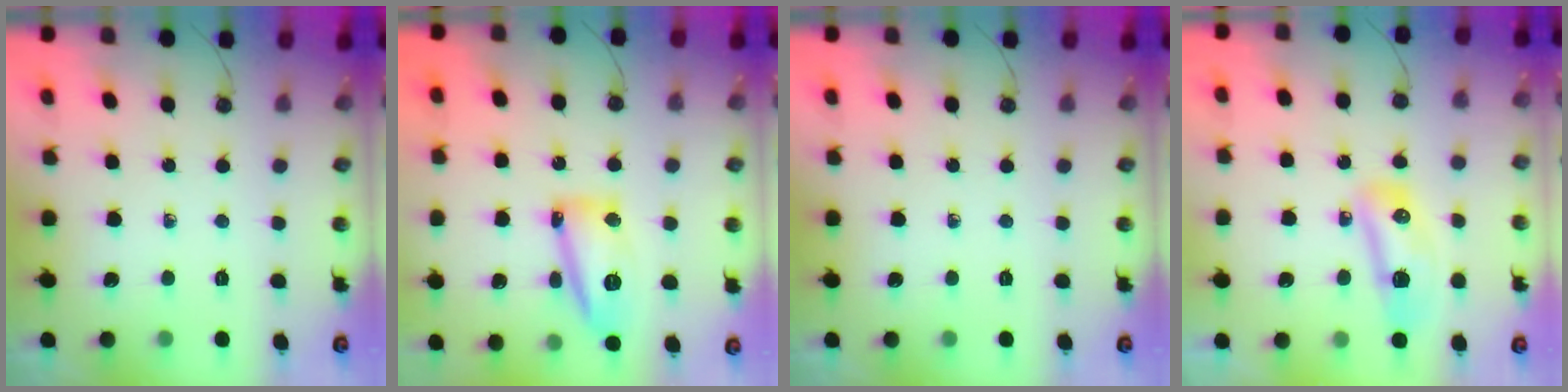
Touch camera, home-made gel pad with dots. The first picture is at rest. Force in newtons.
{"total": 14.3, "press": 14.2, "slide": 1.3}
{"total": 0.0}
{"total": 9.9, "press": 9.9, "slide": 0.9}